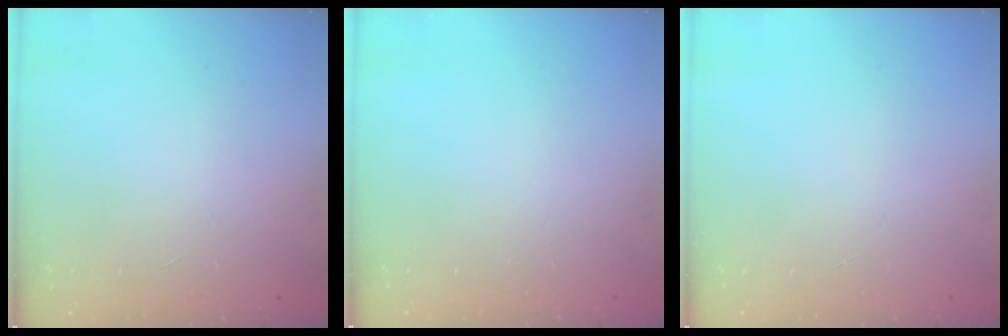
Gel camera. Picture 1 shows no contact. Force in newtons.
{"total": 0.0}
{"total": 0.0}